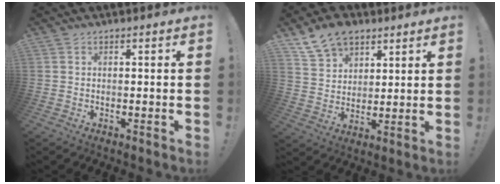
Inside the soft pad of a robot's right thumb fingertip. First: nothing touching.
{"total": 10.9, "force": [7.8, 6.8, 3.5], "torque": [-0.061, -0.045, 0.153]}